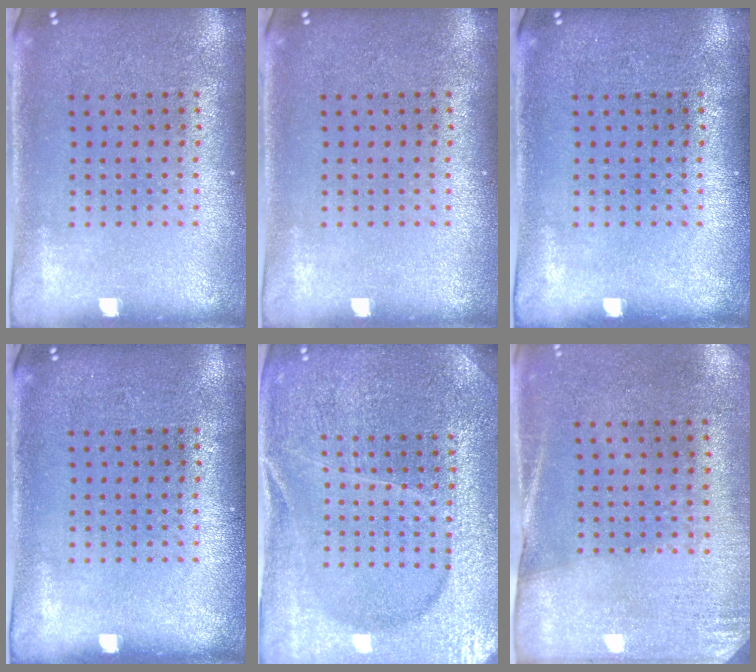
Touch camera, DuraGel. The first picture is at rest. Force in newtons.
{"total": 0.0}
{"total": 0.0}
{"total": 0.0}
{"total": 4.2, "press": 4.0, "slide": 1.2}
{"total": 2.6, "press": 2.2, "slide": 1.3}